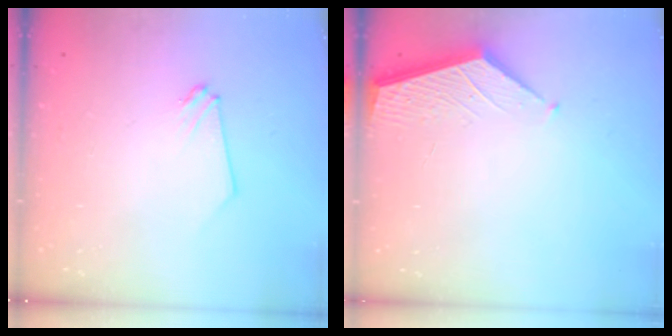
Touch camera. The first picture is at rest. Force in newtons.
{"total": 2.6, "press": 2.6, "slide": 0.4}